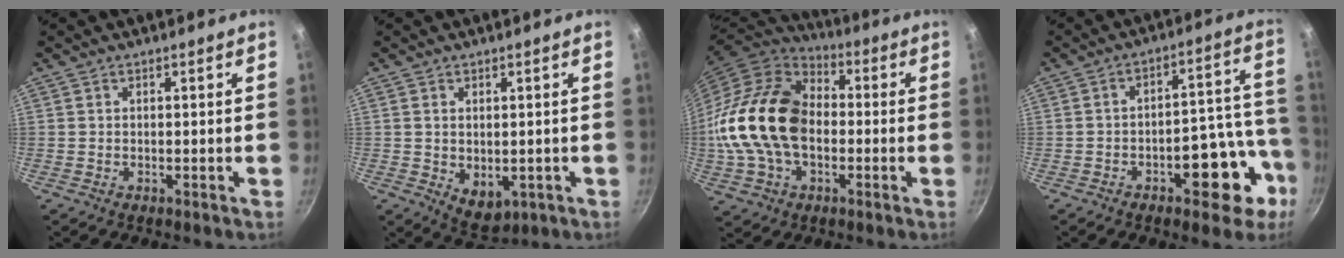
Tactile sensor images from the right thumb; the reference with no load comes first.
{"total": 5.6, "force": [-0.4, 3.7, 4.1], "torque": [-0.056, -0.012, 0.005]}
{"total": 21.8, "force": [-1.3, 15.1, 15.6], "torque": [-0.281, 0.035, -0.031]}
{"total": 13.2, "force": [-5.8, 6.4, 10.0], "torque": [-0.085, 0.068, -0.070]}